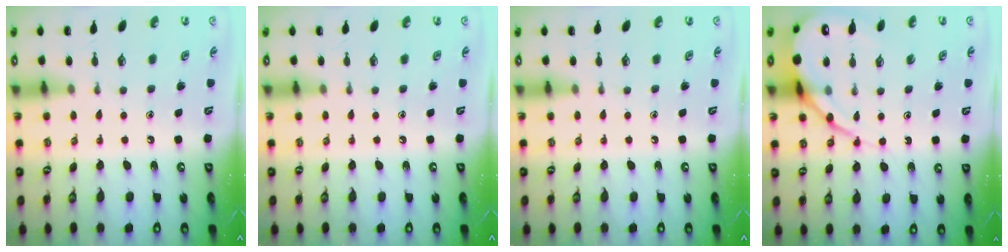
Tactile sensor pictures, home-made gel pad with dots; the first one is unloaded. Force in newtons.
{"total": 0.0}
{"total": 0.0}
{"total": 12.4, "press": 12.3, "slide": 1.4}